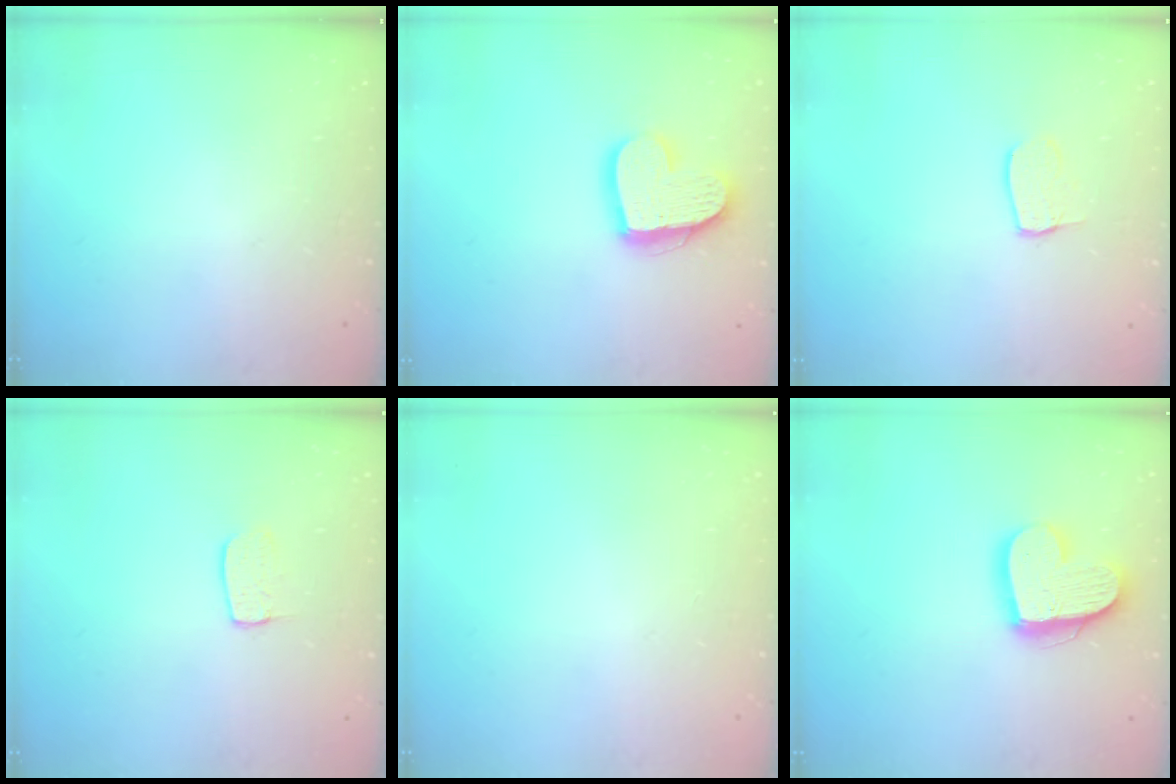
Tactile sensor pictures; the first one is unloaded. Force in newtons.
{"total": 16.4, "press": 16.4, "slide": 1.5}
{"total": 6.3, "press": 6.3, "slide": 0.2}
{"total": 5.6, "press": 5.6, "slide": 0.2}
{"total": 0.6, "press": 0.6, "slide": 0.1}
{"total": 15.6, "press": 15.5, "slide": 1.4}